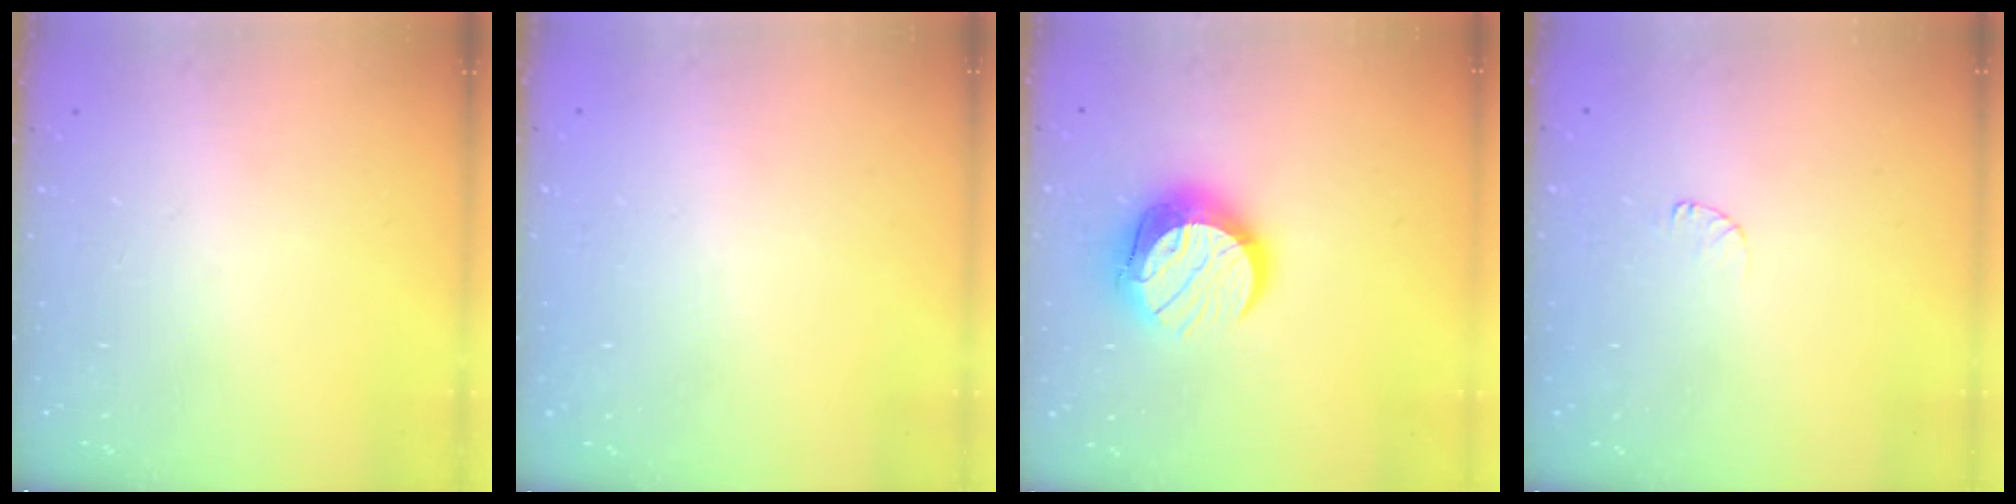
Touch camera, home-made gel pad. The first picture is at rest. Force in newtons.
{"total": 0.5, "press": 0.5, "slide": 0.1}
{"total": 12.5, "press": 12.5, "slide": 1.2}
{"total": 3.5, "press": 3.5, "slide": 0.4}